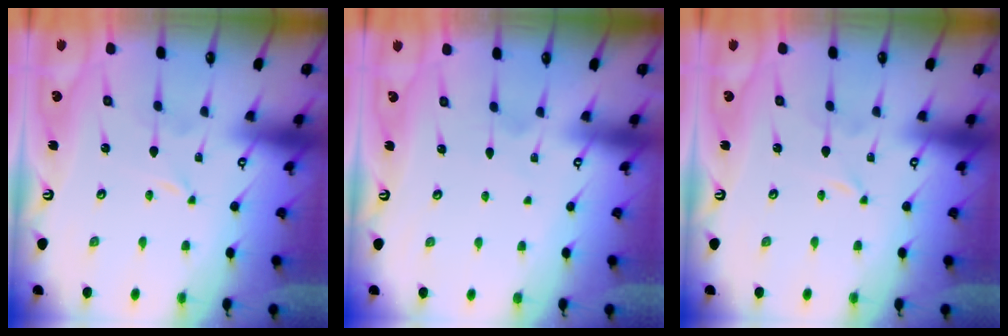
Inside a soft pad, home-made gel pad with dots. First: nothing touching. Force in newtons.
{"total": 3.3, "press": 3.3, "slide": 0.3}
{"total": 0.0}